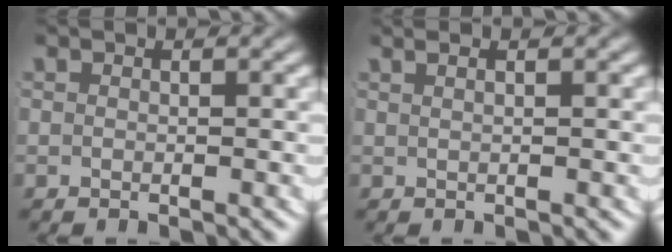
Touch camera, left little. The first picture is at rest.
{"total": 1.7, "force": [1.0, 0.1, 1.3], "torque": [-0.011, 0.011, 0.015]}